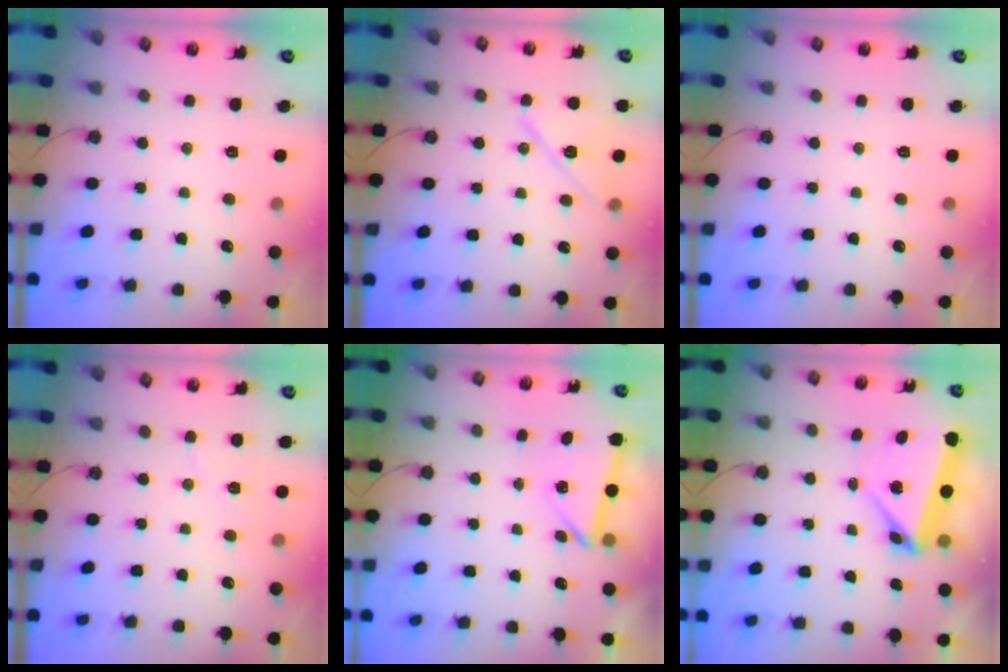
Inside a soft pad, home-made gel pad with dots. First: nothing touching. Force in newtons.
{"total": 12.0, "press": 11.9, "slide": 0.7}
{"total": 0.0}
{"total": 6.2, "press": 5.5, "slide": 2.9}
{"total": 2.7, "press": 0.8, "slide": 2.6}
{"total": 6.7, "press": 6.6, "slide": 0.9}